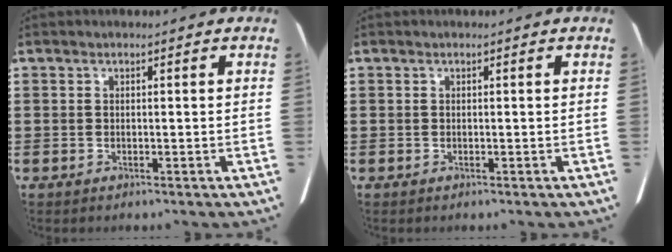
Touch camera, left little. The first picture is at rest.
{"total": 0.0}